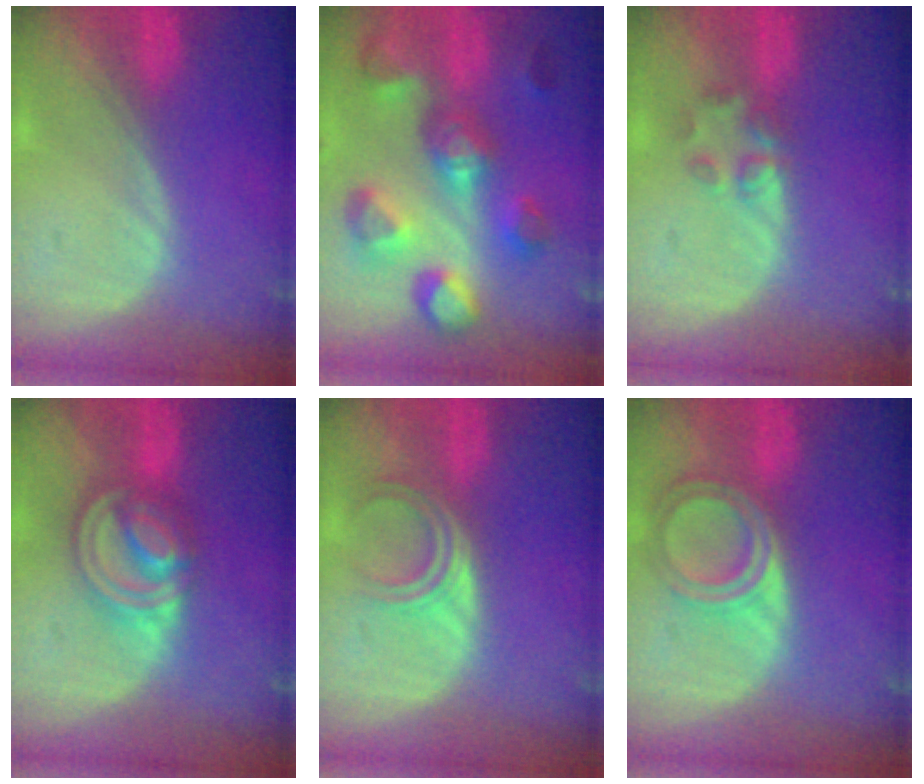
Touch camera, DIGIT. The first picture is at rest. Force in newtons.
{"total": 10.8, "press": 10.0, "slide": 4.1}
{"total": 2.7, "press": 2.6, "slide": 0.9}
{"total": 8.2, "press": 6.9, "slide": 4.3}
{"total": 4.7, "press": 4.0, "slide": 2.4}
{"total": 6.5, "press": 5.8, "slide": 2.9}